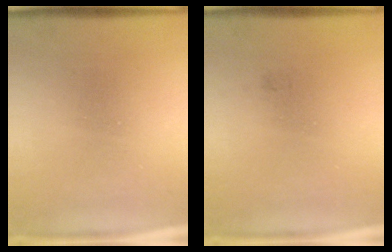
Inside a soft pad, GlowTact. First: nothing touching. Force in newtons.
{"total": 0.7}